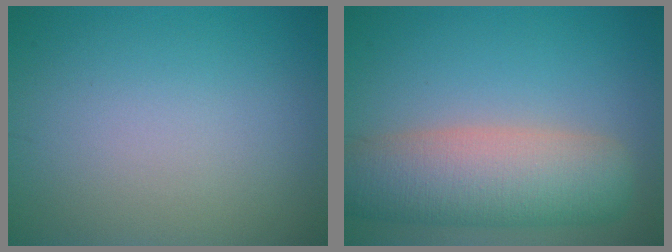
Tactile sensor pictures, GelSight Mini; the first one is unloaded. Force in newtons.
{"total": 8.1, "press": 8.1, "slide": 0.5}